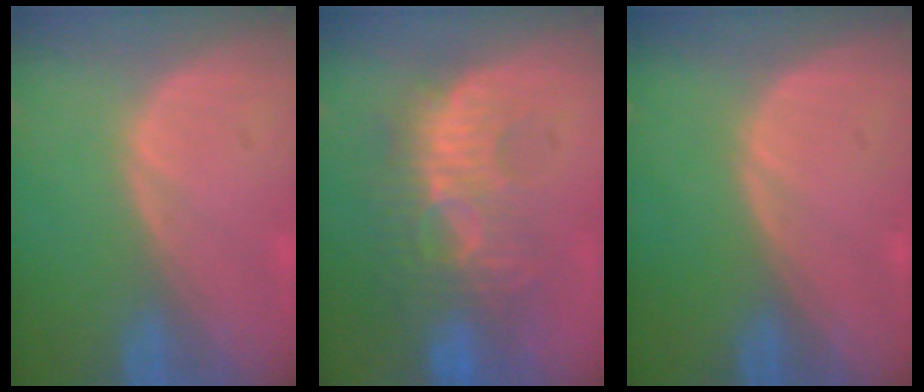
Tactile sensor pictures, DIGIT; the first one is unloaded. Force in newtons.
{"total": 9.3, "press": 8.8, "slide": 3.1}
{"total": 0.0}